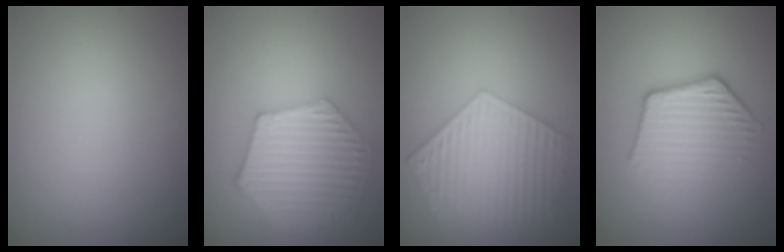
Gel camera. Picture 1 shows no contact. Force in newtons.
{"total": 6.6, "press": 5.1, "slide": 4.2}
{"total": 6.1, "press": 4.7, "slide": 3.9}
{"total": 3.8, "press": 2.9, "slide": 2.5}